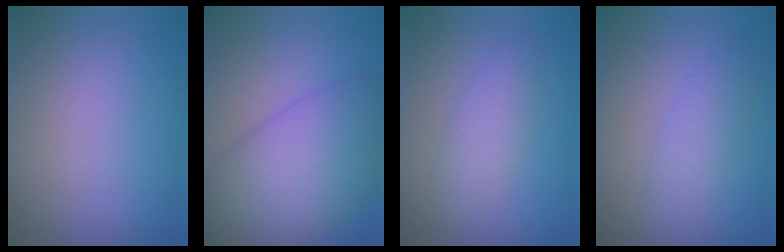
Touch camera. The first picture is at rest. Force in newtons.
{"total": 9.7, "press": 9.7, "slide": 0.3}
{"total": 2.8, "press": 2.8, "slide": 0.1}
{"total": 2.5, "press": 2.5, "slide": 0.1}